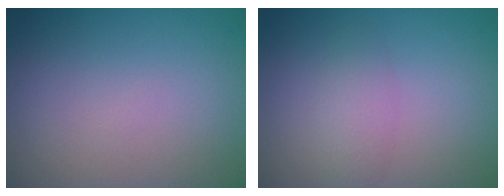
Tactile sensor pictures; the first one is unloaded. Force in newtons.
{"total": 2.0, "press": 2.0, "slide": 0.0}